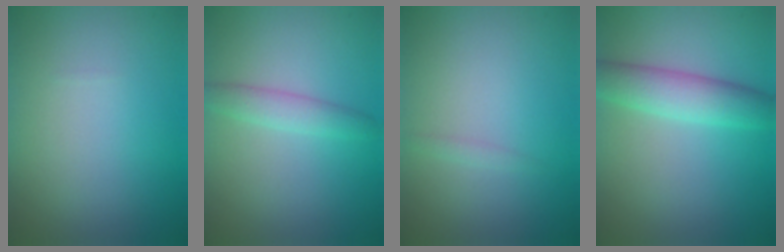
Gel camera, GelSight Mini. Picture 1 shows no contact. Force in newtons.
{"total": 2.0, "press": 2.0, "slide": 0.1}
{"total": 0.6, "press": 0.6, "slide": 0.0}
{"total": 4.2, "press": 4.2, "slide": 0.4}